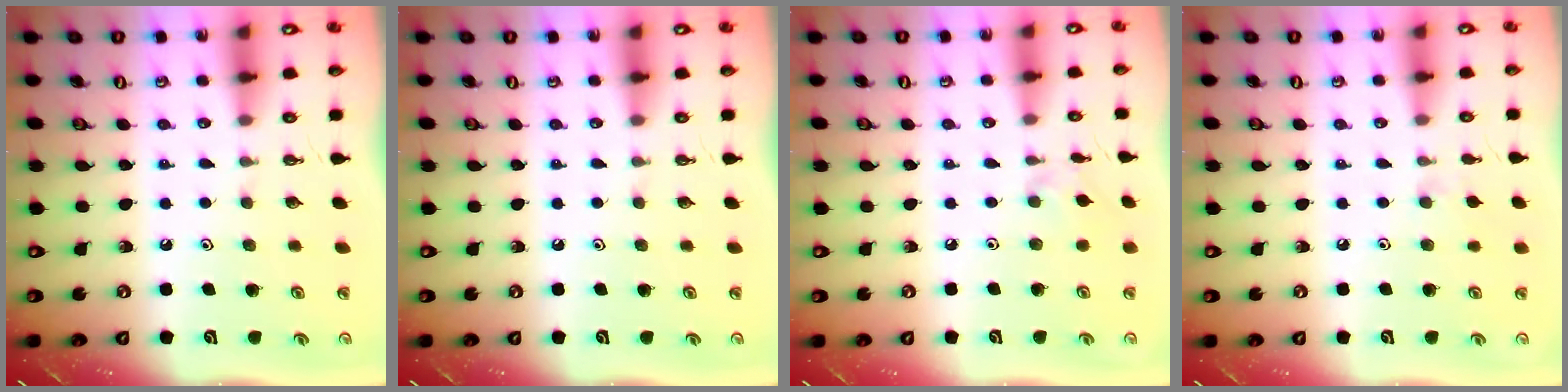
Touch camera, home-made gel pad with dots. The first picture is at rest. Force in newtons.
{"total": 0.0}
{"total": 2.3, "press": 2.3, "slide": 0.4}
{"total": 4.9, "press": 4.8, "slide": 0.6}